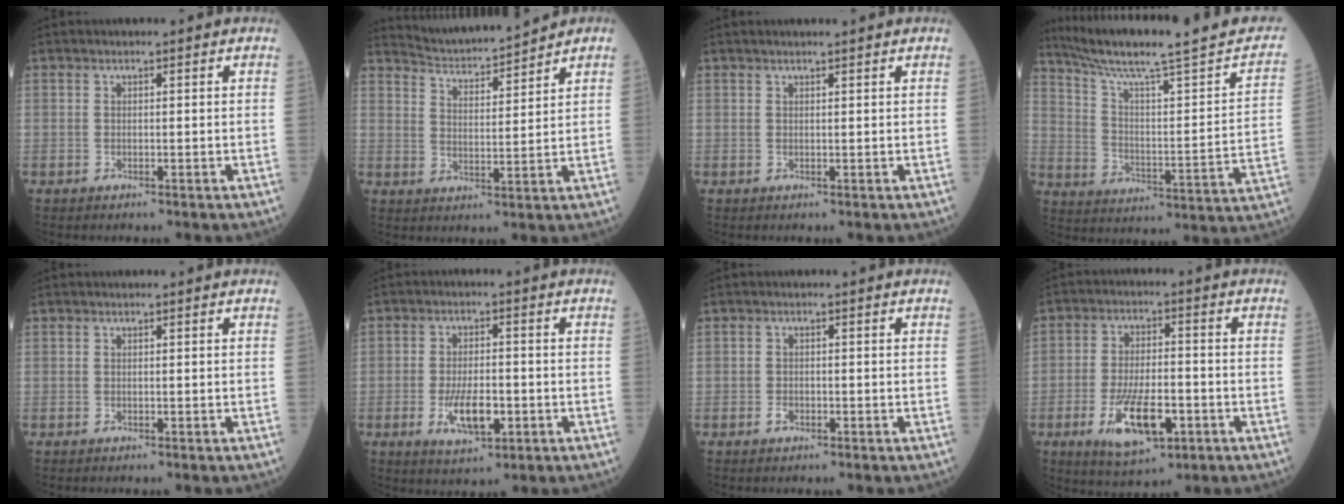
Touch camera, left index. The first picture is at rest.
{"total": 8.3, "force": [8.2, 0.0, 1.5], "torque": [-0.040, 0.011, 0.148]}
{"total": 2.1, "force": [1.8, -0.2, 1.0], "torque": [-0.008, 0.015, 0.029]}
{"total": 21.8, "force": [18.3, 0.9, 11.8], "torque": [-0.179, -0.026, 0.260]}
{"total": 0.0}
{"total": 5.1, "force": [-1.7, 2.2, 4.3], "torque": [-0.085, -0.002, -0.026]}
{"total": 1.2, "force": [-0.7, 0.8, 0.6], "torque": [-0.014, 0.002, -0.010]}
{"total": 10.3, "force": [-4.0, 3.8, 8.7], "torque": [-0.169, -0.012, -0.064]}